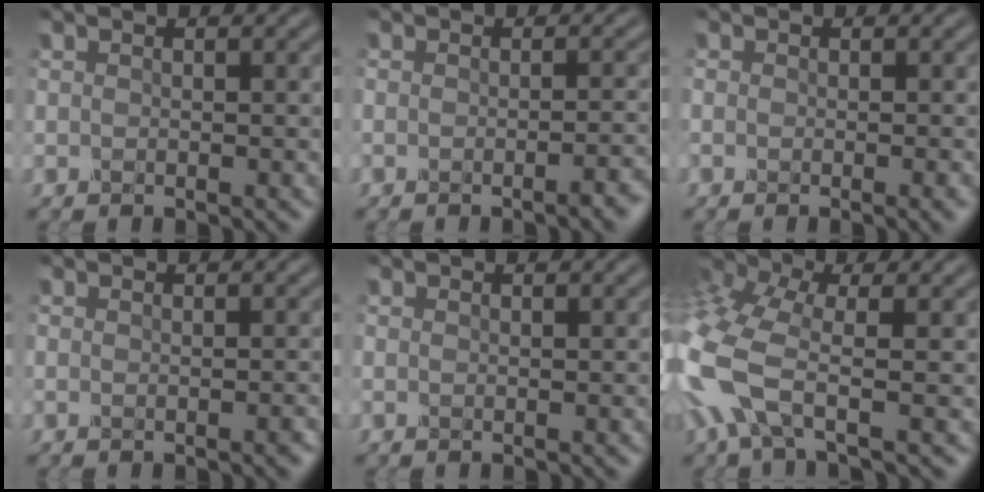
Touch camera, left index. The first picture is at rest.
{"total": 3.4, "force": [-1.7, 1.2, 2.6], "torque": [-0.012, 0.007, -0.026]}
{"total": 2.9, "force": [-0.9, 1.4, 2.4], "torque": [-0.009, 0.000, -0.013]}
{"total": 1.3, "force": [-0.5, 0.5, 1.0], "torque": [-0.003, 0.003, -0.007]}
{"total": 0.0}
{"total": 9.8, "force": [-2.3, 5.0, 8.1], "torque": [-0.230, -0.001, -0.058]}